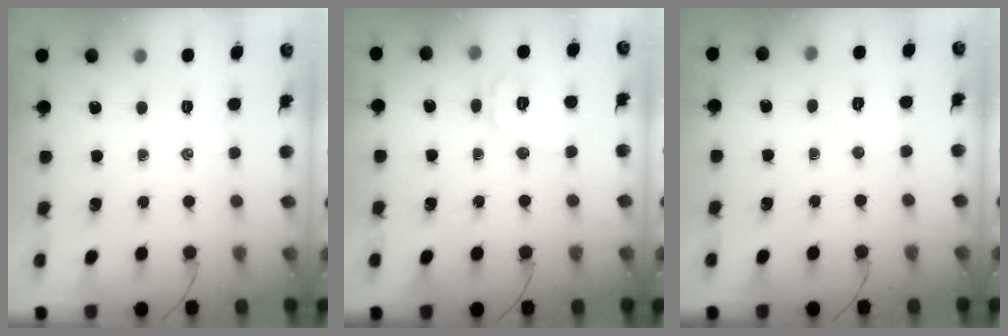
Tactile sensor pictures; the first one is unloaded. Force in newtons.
{"total": 9.1, "press": 9.1, "slide": 0.4}
{"total": 3.6, "press": 3.5, "slide": 0.8}